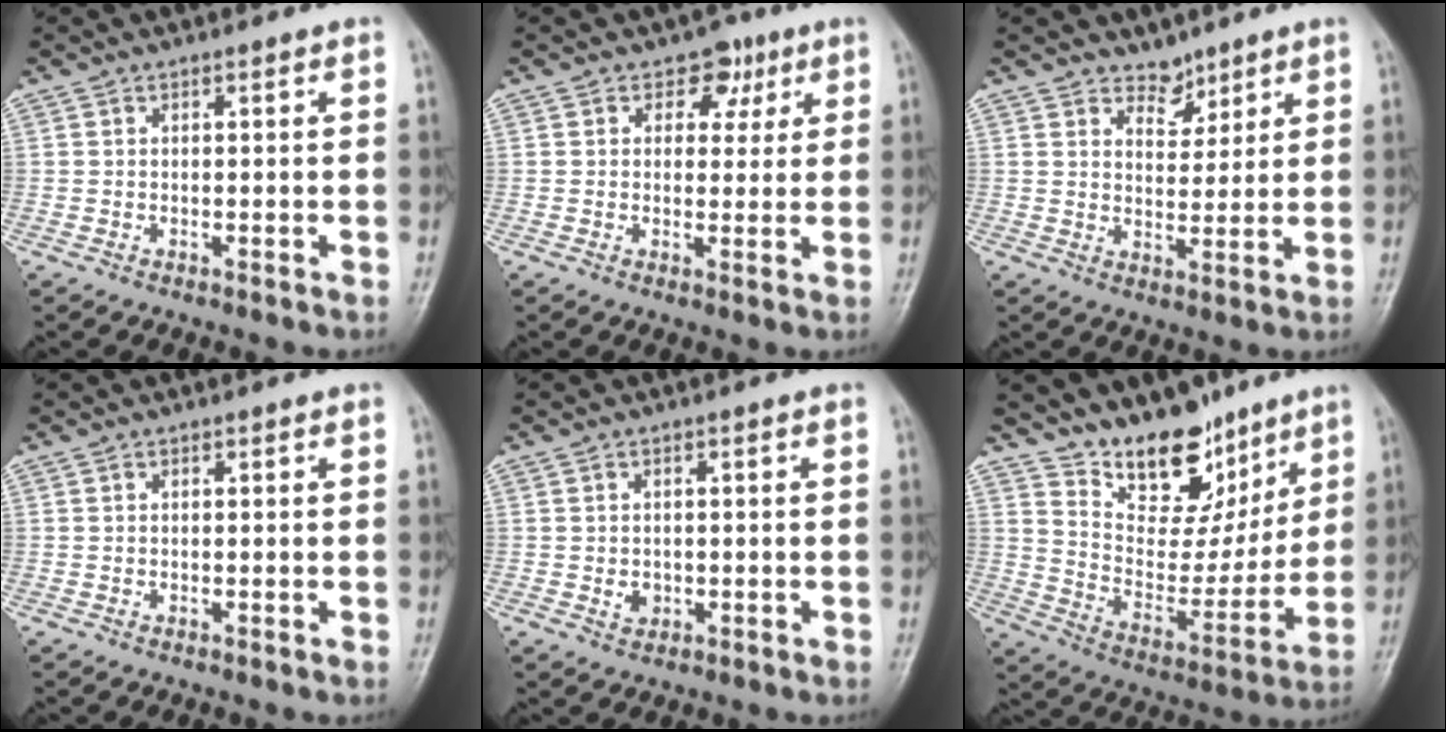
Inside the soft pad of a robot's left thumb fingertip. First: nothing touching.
{"total": 4.9, "force": [2.3, 3.7, 2.1], "torque": [0.007, -0.005, 0.028]}
{"total": 4.2, "force": [3.3, 2.3, 0.9], "torque": [0.012, -0.027, 0.056]}
{"total": 0.0}
{"total": 2.3, "force": [-0.3, 1.9, 1.2], "torque": [-0.010, 0.001, 0.000]}
{"total": 16.5, "force": [12.2, 8.4, 7.2], "torque": [-0.056, -0.079, 0.213]}